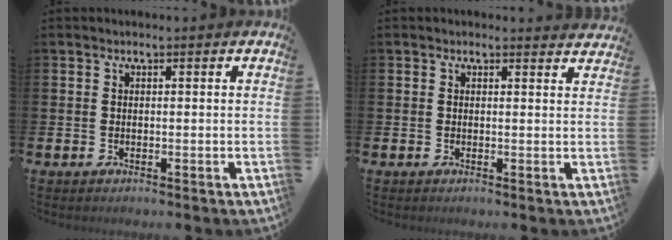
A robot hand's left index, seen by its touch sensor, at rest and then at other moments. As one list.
[{"total": 0.9, "force": [0.9, 0.2, 0.0], "torque": [0.008, -0.005, 0.014]}]